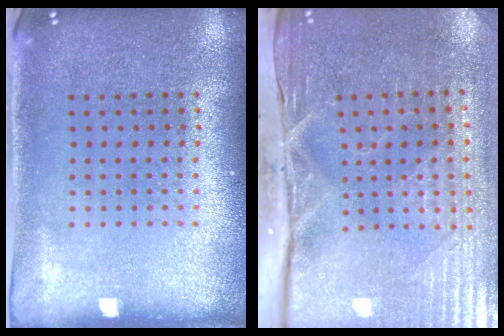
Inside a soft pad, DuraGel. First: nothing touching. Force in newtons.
{"total": 4.7, "press": 4.0, "slide": 2.5}